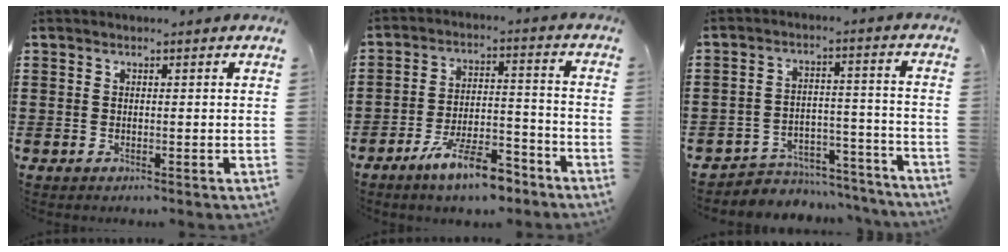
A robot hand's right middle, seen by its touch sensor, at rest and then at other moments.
{"total": 9.5, "force": [-7.5, 2.3, 5.5], "torque": [-0.095, 0.020, -0.138]}
{"total": 4.9, "force": [-4.7, 1.3, 0.3], "torque": [-0.009, 0.014, -0.099]}